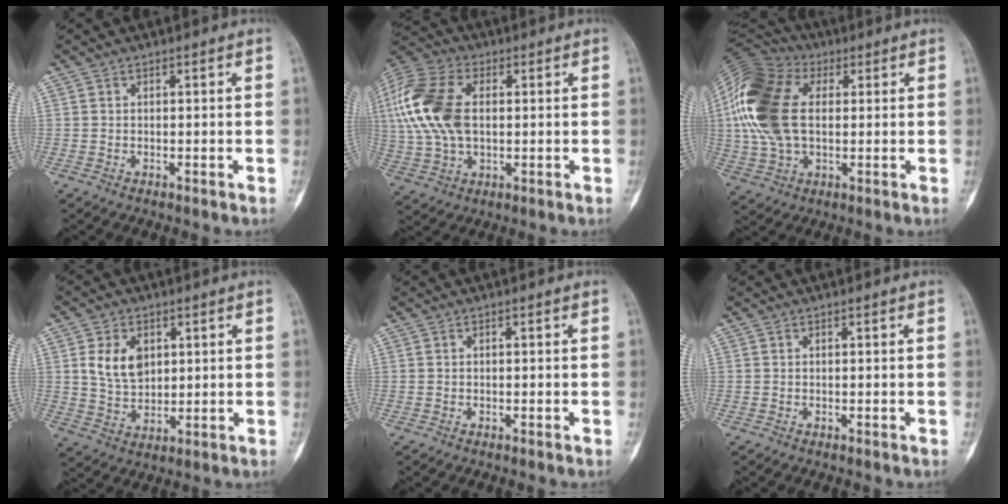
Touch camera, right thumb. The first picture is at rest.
{"total": 17.3, "force": [2.2, 10.5, 13.6], "torque": [-0.309, 0.009, 0.039]}
{"total": 20.2, "force": [3.1, 12.7, 15.5], "torque": [-0.337, 0.013, 0.052]}
{"total": 8.3, "force": [2.4, 5.8, 5.4], "torque": [-0.077, -0.014, 0.051]}
{"total": 0.0}
{"total": 0.0}